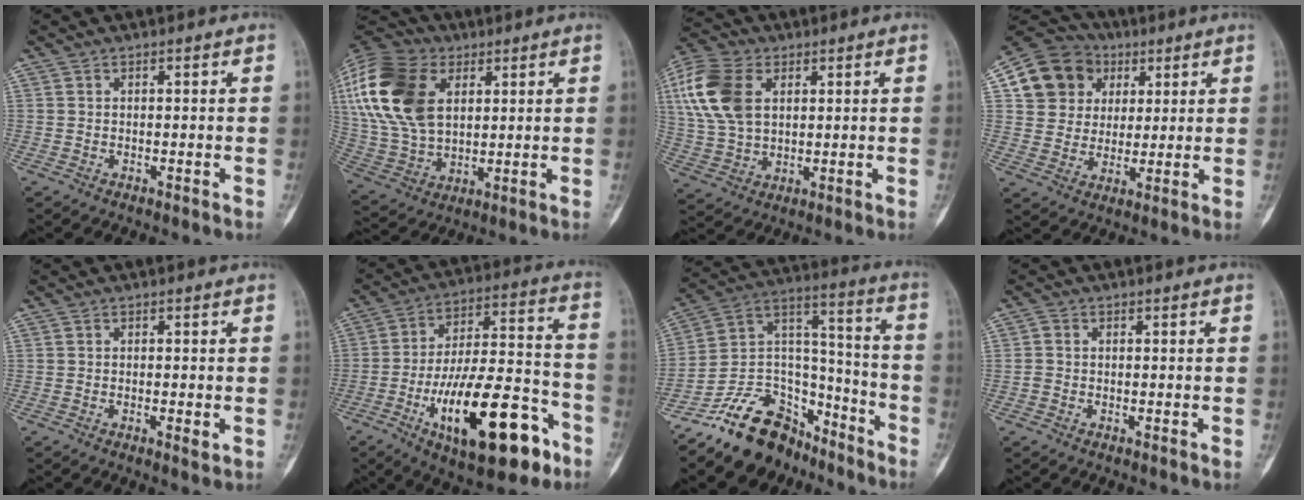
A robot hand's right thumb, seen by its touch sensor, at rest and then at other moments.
{"total": 23.8, "force": [7.4, 15.5, 16.5], "torque": [-0.354, 0.003, 0.139]}
{"total": 15.4, "force": [4.5, 9.9, 10.8], "torque": [-0.232, 0.001, 0.089]}
{"total": 13.7, "force": [4.7, 12.2, 4.1], "torque": [-0.047, 0.012, 0.084]}
{"total": 1.8, "force": [-0.5, 0.5, 1.6], "torque": [-0.032, -0.006, -0.008]}
{"total": 24.6, "force": [-11.1, 9.3, 19.9], "torque": [-0.317, 0.060, -0.167]}
{"total": 18.4, "force": [-13.6, 10.4, 6.6], "torque": [-0.084, 0.124, -0.240]}
{"total": 1.3, "force": [-0.2, 1.1, 0.6], "torque": [-0.010, 0.002, -0.005]}